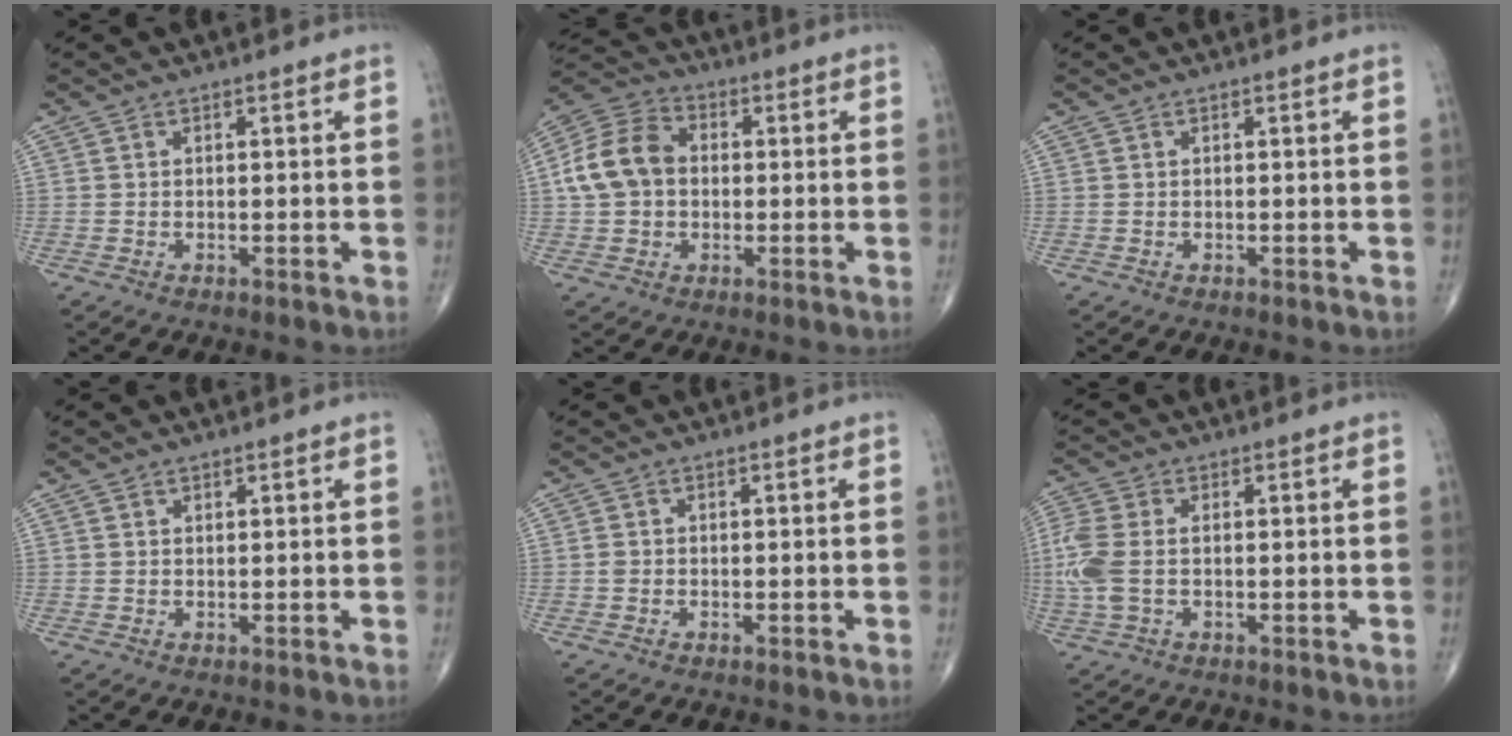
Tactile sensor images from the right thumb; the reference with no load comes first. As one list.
[{"total": 11.4, "force": [0.5, 8.9, 7.1], "torque": [-0.128, 0.030, 0.001]}, {"total": 0.0}, {"total": 0.7, "force": [0.6, 0.3, 0.1], "torque": [0.000, -0.005, 0.010]}, {"total": 0.7, "force": [-0.1, 0.7, 0.3], "torque": [-0.005, 0.001, -0.001]}, {"total": 7.0, "force": [-0.1, 4.1, 5.7], "torque": [-0.170, 0.009, -0.003]}]